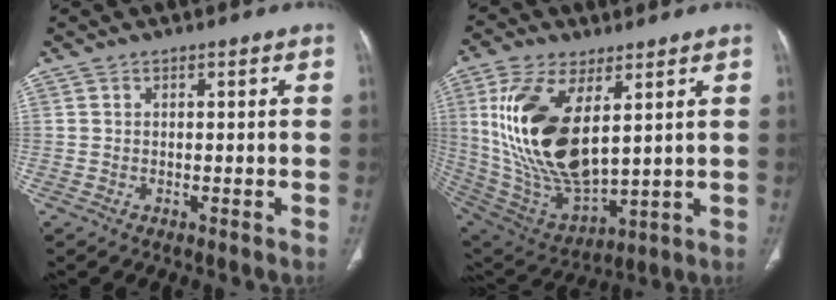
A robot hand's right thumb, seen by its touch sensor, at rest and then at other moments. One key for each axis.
{"total": 21.6, "fx": 5.5, "fy": 10.4, "fz": 18.1, "tx": -0.358, "ty": -0.031, "tz": 0.119}